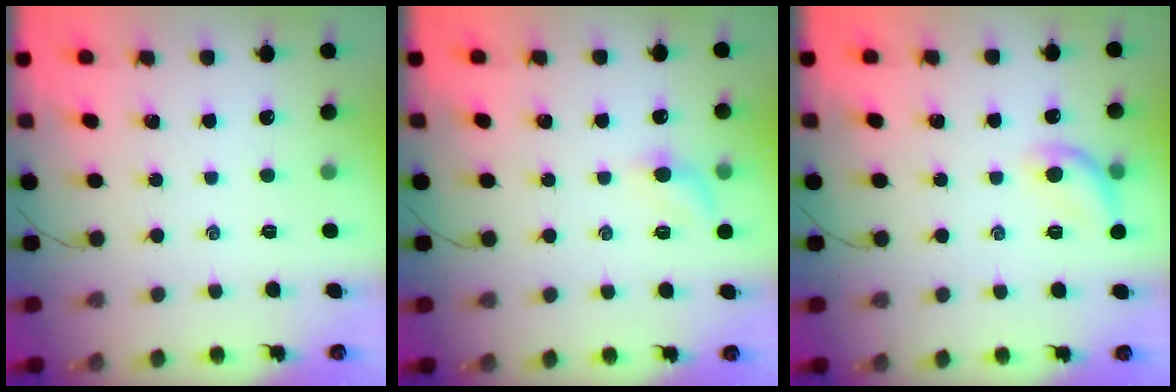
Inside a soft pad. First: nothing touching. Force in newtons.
{"total": 7.9, "press": 7.8, "slide": 1.2}
{"total": 9.7, "press": 9.6, "slide": 1.3}